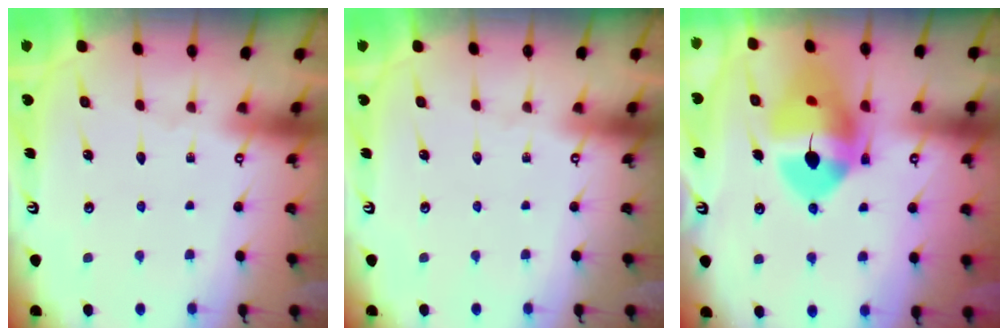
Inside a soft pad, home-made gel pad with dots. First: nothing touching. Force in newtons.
{"total": 0.0}
{"total": 16.3, "press": 16.1, "slide": 2.1}